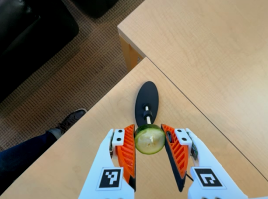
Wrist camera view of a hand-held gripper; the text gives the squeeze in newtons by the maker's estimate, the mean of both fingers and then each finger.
{"total": 10.6, "left": 10.1, "right": 11.0}